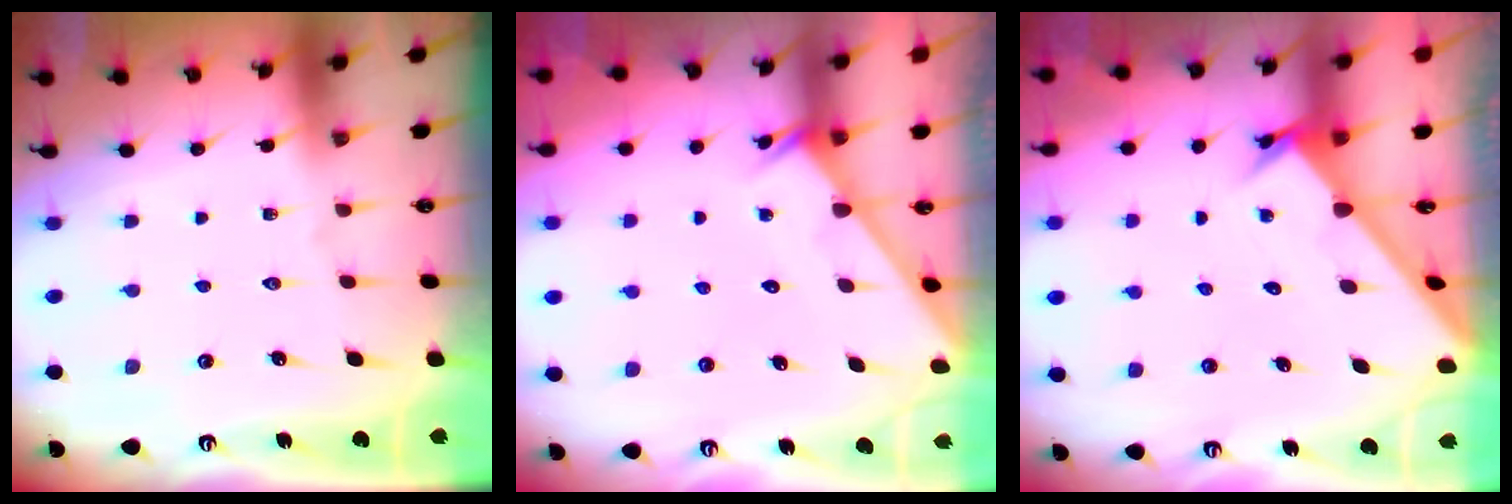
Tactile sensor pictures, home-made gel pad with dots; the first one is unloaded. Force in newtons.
{"total": 2.4, "press": 2.4, "slide": 0.1}
{"total": 2.1, "press": 2.1, "slide": 0.1}